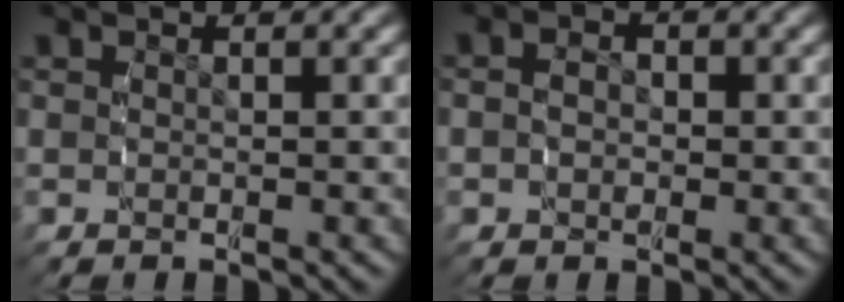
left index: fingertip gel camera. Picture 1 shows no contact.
{"total": 2.1, "force": [-0.3, 1.8, 1.1], "torque": [-0.035, -0.013, 0.000]}